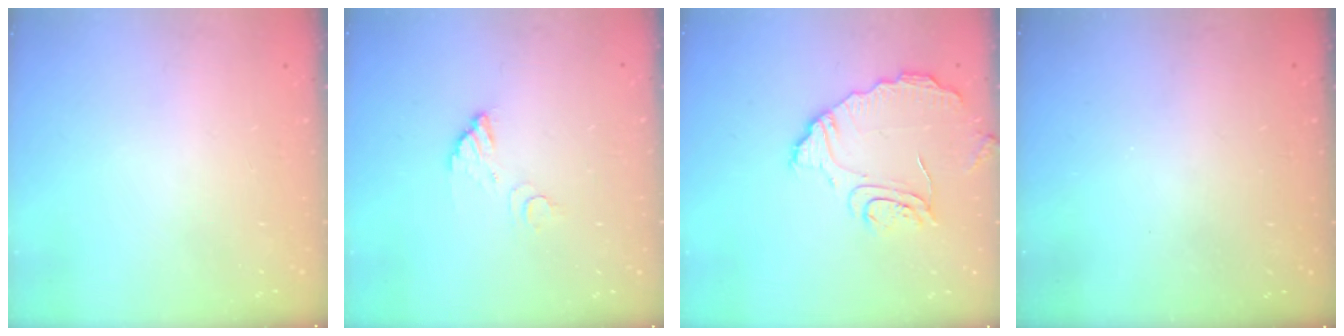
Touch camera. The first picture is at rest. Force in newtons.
{"total": 4.6, "press": 4.5, "slide": 0.2}
{"total": 10.5, "press": 10.5, "slide": 0.5}
{"total": 3.1, "press": 3.1, "slide": 0.1}